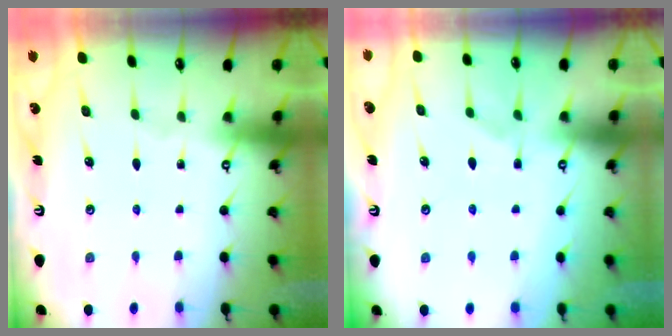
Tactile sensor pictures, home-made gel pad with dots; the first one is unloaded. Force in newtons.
{"total": 1.3, "press": 0.5, "slide": 1.2}